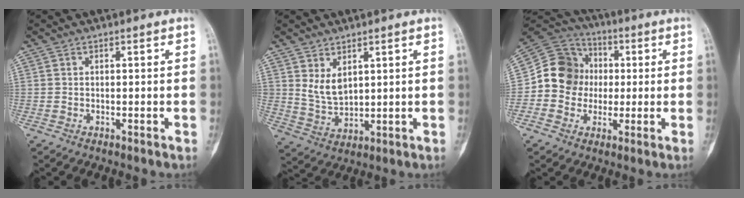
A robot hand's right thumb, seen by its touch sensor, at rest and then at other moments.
{"total": 5.8, "force": [2.7, 3.4, 3.9], "torque": [-0.063, -0.025, 0.066]}
{"total": 12.6, "force": [-0.2, 11.7, 4.8], "torque": [-0.053, 0.027, -0.011]}